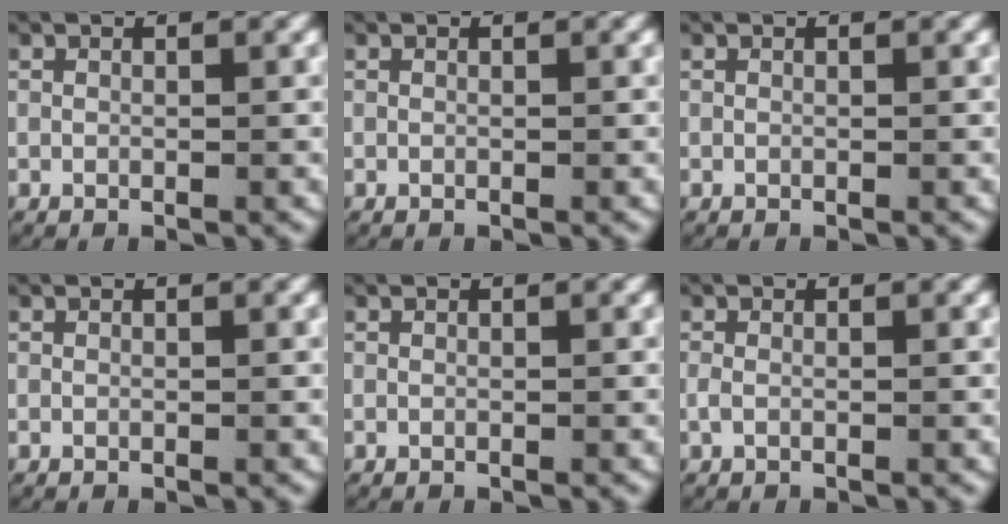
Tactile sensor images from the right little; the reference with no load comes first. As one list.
[{"total": 0.0}, {"total": 0.0}, {"total": 0.0}, {"total": 0.0}, {"total": 0.7, "force": [-0.2, 0.3, 0.6], "torque": [-0.015, -0.001, -0.005]}]